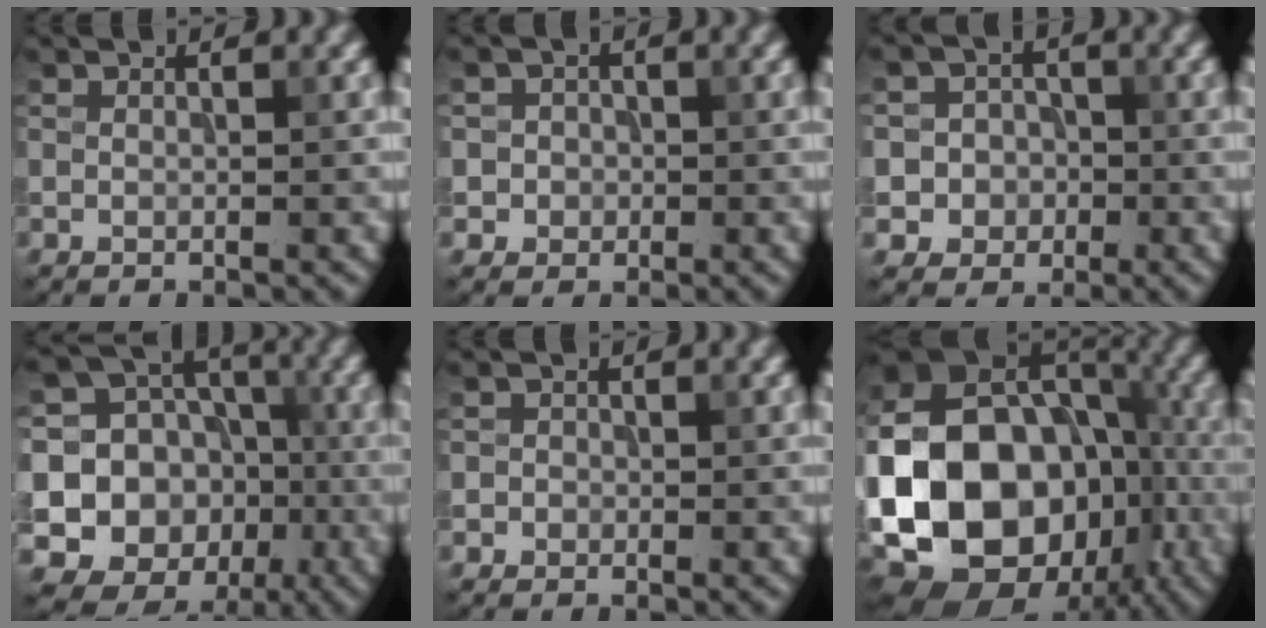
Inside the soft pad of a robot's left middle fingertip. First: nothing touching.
{"total": 2.2, "force": [-0.2, 2.1, 0.4], "torque": [0.015, 0.002, -0.009]}
{"total": 4.6, "force": [-0.9, 4.5, 0.8], "torque": [0.007, 0.016, -0.040]}
{"total": 15.2, "force": [-2.2, 14.4, 4.4], "torque": [-0.120, 0.000, -0.031]}
{"total": 0.8, "force": [-0.2, 0.8, 0.0], "torque": [0.011, -0.002, -0.007]}
{"total": 20.1, "force": [-4.9, 15.7, 11.4], "torque": [-0.219, -0.009, -0.082]}